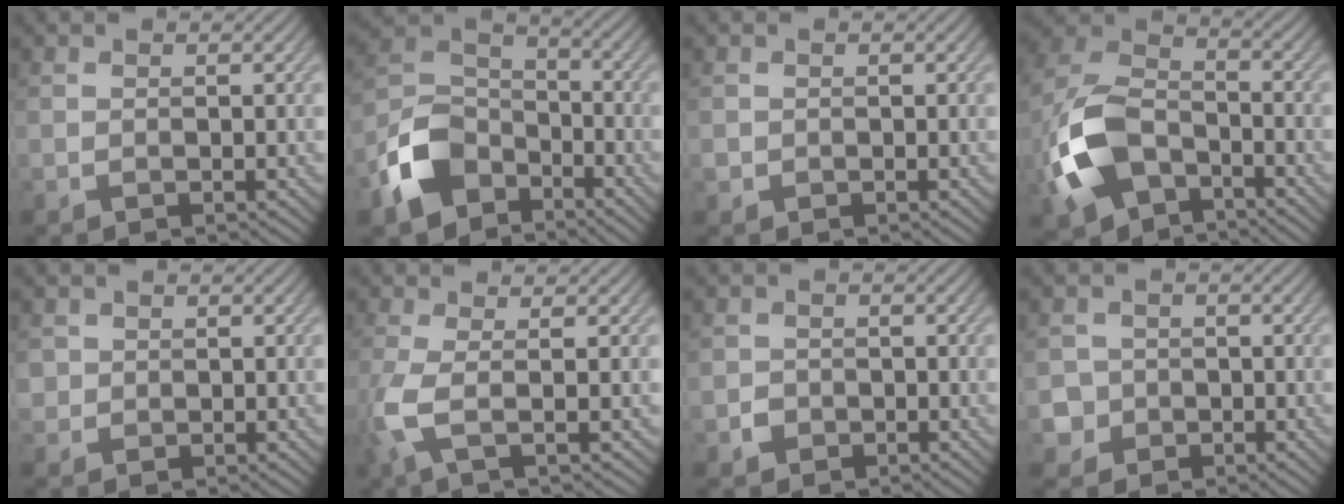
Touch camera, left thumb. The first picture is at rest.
{"total": 10.1, "force": [-5.7, 6.7, 5.0], "torque": [-0.121, -0.011, -0.134]}
{"total": 0.9, "force": [-0.2, 0.9, 0.1], "torque": [0.000, -0.003, -0.008]}
{"total": 12.5, "force": [-5.0, 7.8, 8.3], "torque": [-0.213, -0.012, -0.111]}
{"total": 1.4, "force": [0.3, 1.4, 0.1], "torque": [0.002, -0.001, 0.003]}
{"total": 4.4, "force": [-0.3, 1.0, 4.3], "torque": [-0.103, -0.009, -0.017]}
{"total": 1.6, "force": [-0.7, 1.4, 0.3], "torque": [-0.001, 0.003, -0.017]}
{"total": 3.5, "force": [-1.2, 3.3, 0.3], "torque": [-0.001, 0.001, -0.036]}